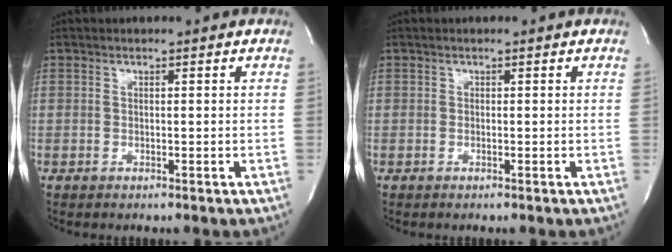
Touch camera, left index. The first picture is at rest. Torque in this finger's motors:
{"motor_torque": [0.00, 0.00, 0.00, 0.00]}